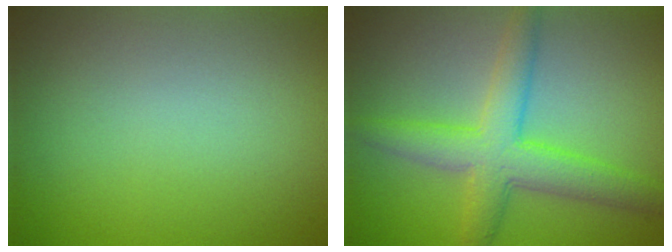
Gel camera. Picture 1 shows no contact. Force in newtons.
{"total": 5.5, "press": 5.5, "slide": 0.0}